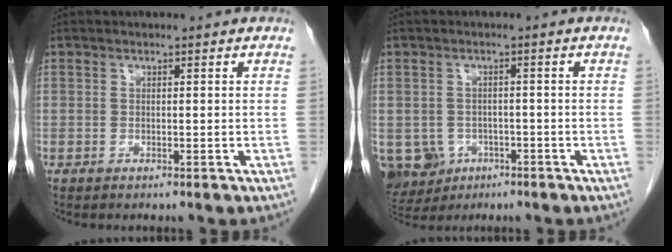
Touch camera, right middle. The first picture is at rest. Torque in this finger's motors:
{"motor_torque": [0.15, -0.02, -0.01, 0.00]}